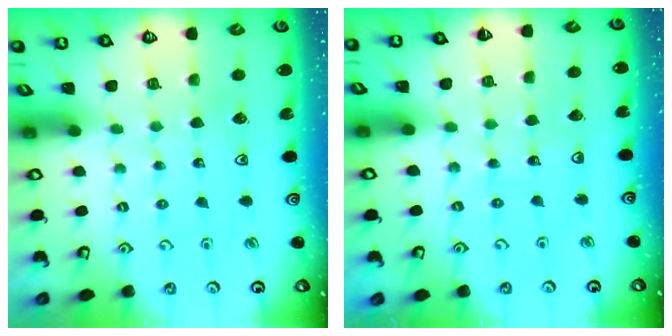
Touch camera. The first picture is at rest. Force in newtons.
{"total": 3.4, "press": 3.4, "slide": 0.3}